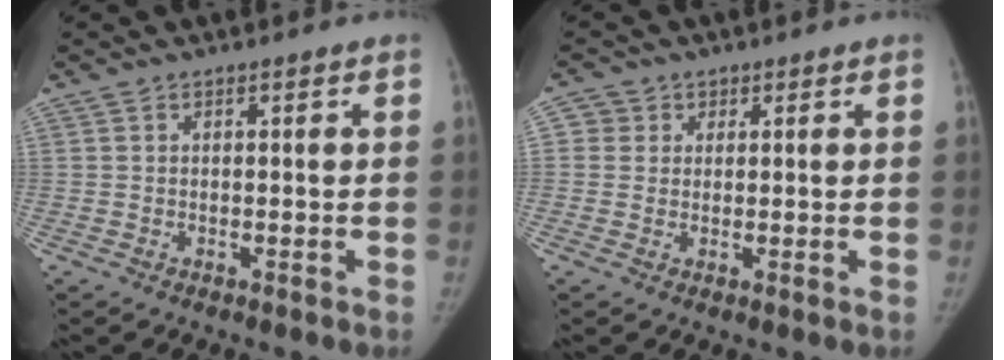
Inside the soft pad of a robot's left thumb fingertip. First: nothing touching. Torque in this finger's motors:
{"motor_torque": [-0.20, 0.74, -0.16, 0.08, 0.00]}